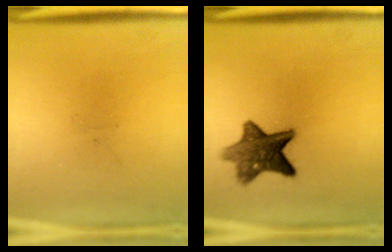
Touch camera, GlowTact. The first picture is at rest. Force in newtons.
{"total": 9.1}